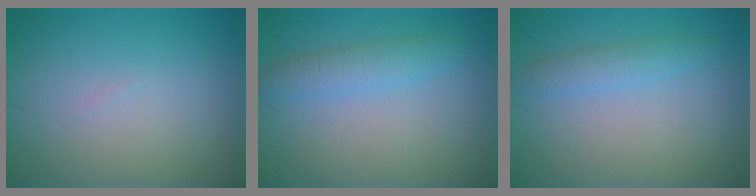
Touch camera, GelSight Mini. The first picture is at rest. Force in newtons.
{"total": 2.4, "press": 2.4, "slide": 0.1}
{"total": 2.0, "press": 1.9, "slide": 0.2}